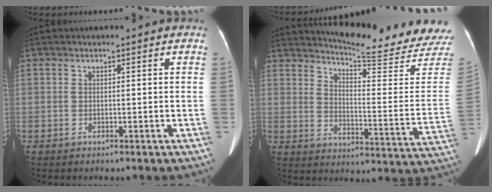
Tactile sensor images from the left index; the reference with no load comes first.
{"total": 20.9, "force": [20.2, -0.2, 5.2], "torque": [-0.083, -0.127, 0.241]}